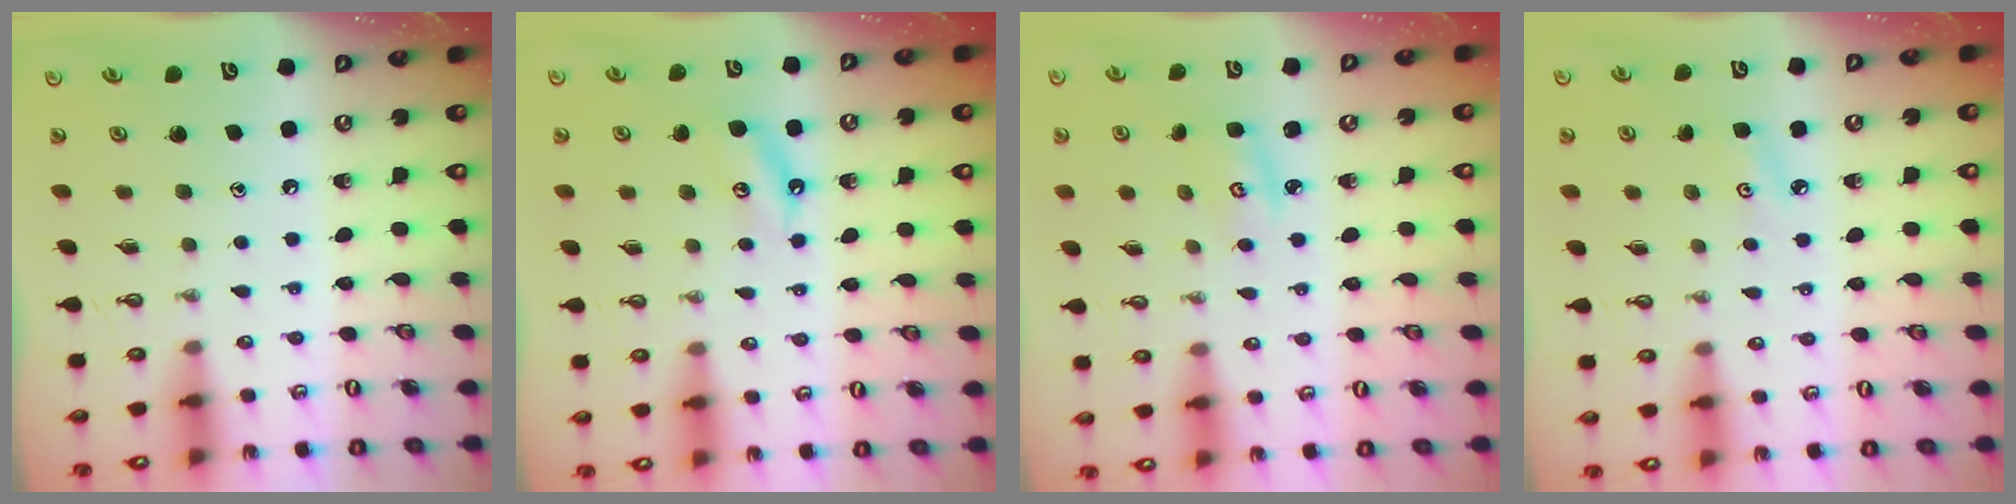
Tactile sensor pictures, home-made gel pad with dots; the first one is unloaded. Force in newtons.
{"total": 4.5, "press": 4.4, "slide": 0.8}
{"total": 2.8, "press": 2.8, "slide": 0.2}
{"total": 3.9, "press": 3.8, "slide": 0.6}